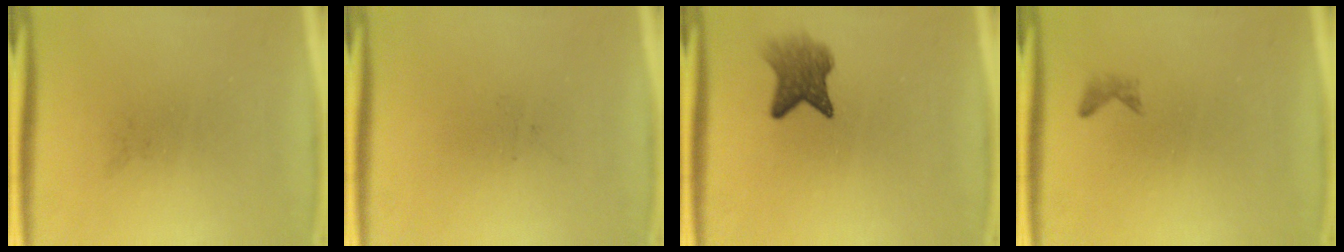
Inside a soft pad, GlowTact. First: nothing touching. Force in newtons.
{"total": 0.0}
{"total": 4.7}
{"total": 0.7}